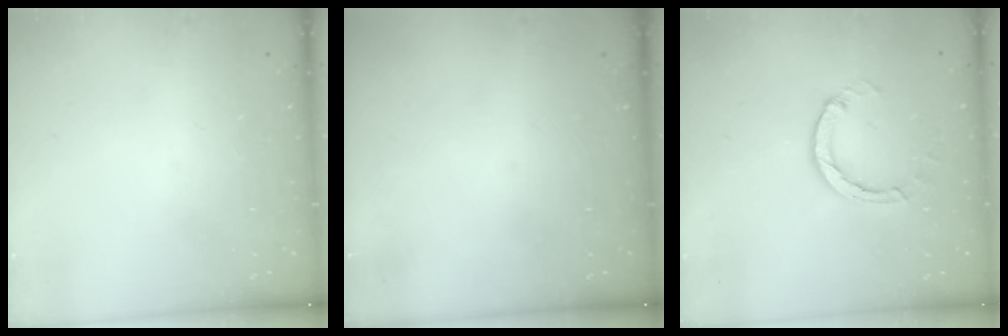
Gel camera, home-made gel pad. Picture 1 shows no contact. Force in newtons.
{"total": 0.0}
{"total": 3.5, "press": 3.5, "slide": 0.4}